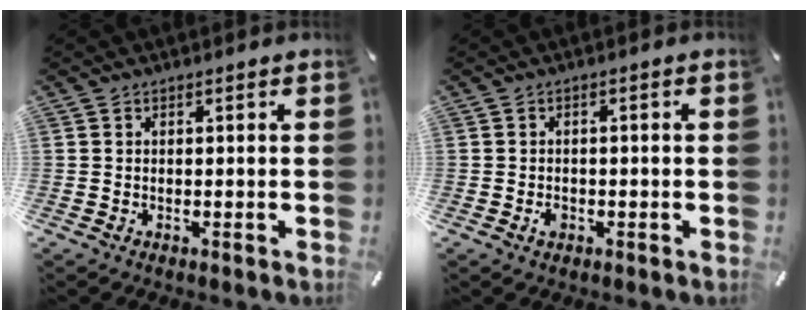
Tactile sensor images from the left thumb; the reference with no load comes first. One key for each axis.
{"total": 2.0, "fx": -0.8, "fy": 1.3, "fz": 1.4, "tx": -0.024, "ty": 0.005, "tz": -0.015}